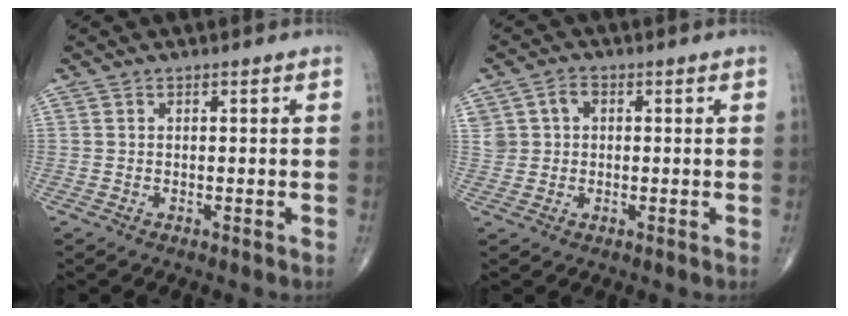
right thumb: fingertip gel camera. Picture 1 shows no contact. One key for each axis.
{"total": 4.3, "fx": 1.1, "fy": 3.6, "fz": 2.2, "tx": -0.027, "ty": 0.009, "tz": 0.021}